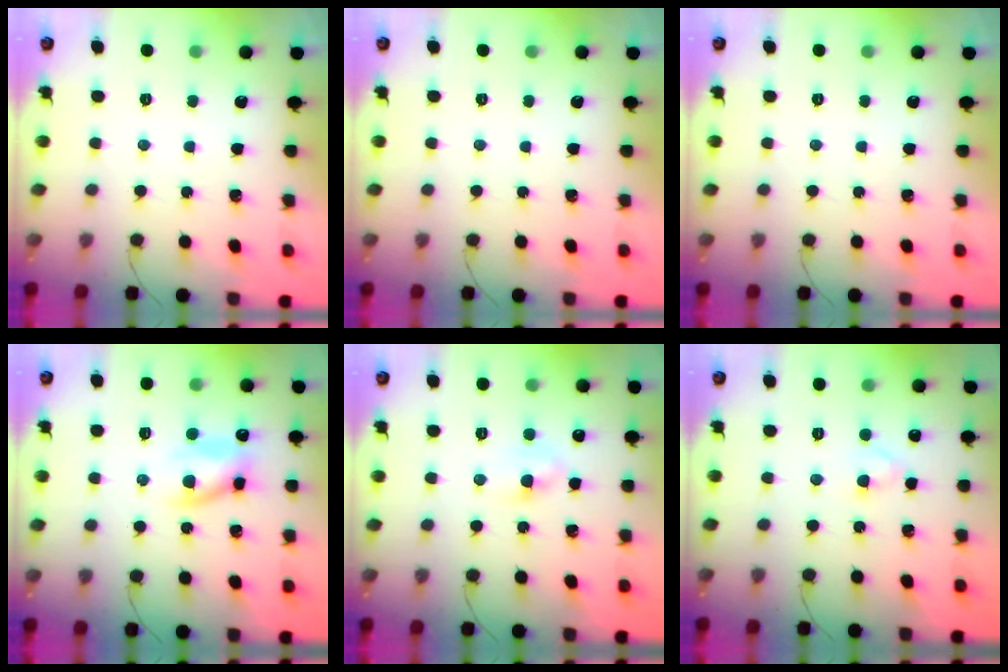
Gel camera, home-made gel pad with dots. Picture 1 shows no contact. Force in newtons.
{"total": 0.0}
{"total": 0.0}
{"total": 8.9, "press": 8.7, "slide": 2.1}
{"total": 3.9, "press": 3.8, "slide": 1.0}
{"total": 2.7, "press": 2.4, "slide": 1.2}